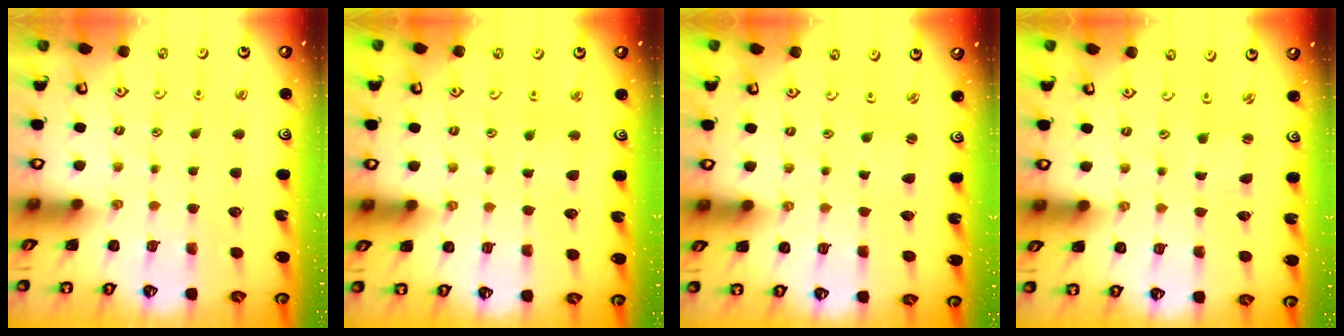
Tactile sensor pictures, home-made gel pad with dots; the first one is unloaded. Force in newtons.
{"total": 2.8, "press": 2.7, "slide": 0.4}
{"total": 0.9, "press": 0.8, "slide": 0.1}
{"total": 0.7, "press": 0.7, "slide": 0.0}